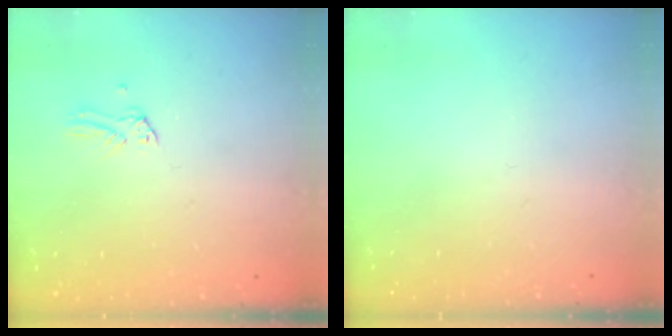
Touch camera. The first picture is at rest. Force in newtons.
{"total": 0.0}